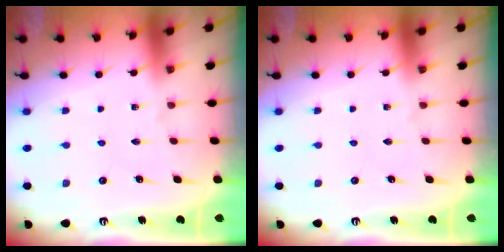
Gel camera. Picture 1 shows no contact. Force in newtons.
{"total": 0.0}